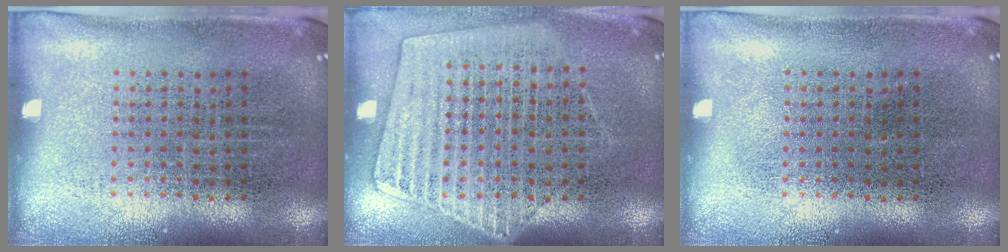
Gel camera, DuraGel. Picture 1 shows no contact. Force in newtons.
{"total": 1.6, "press": 1.5, "slide": 0.6}
{"total": 0.0}